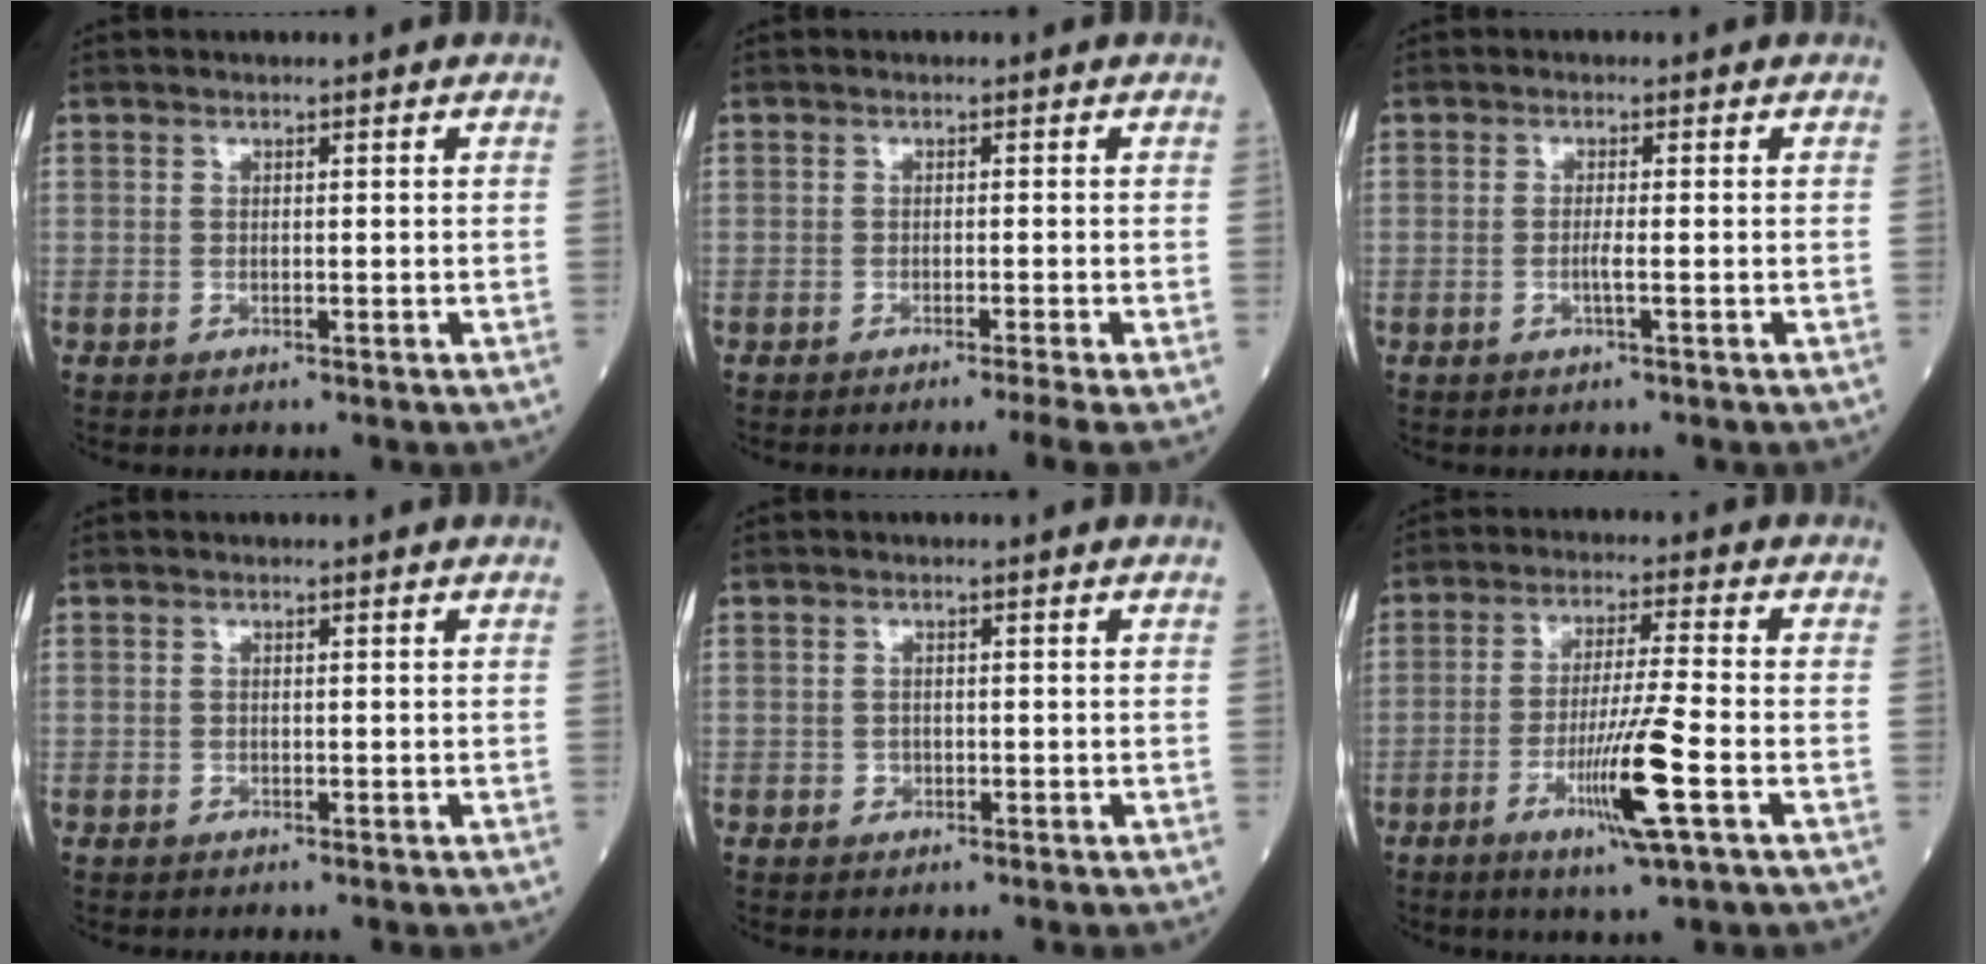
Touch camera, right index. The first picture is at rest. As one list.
[{"total": 3.3, "force": [-2.5, -1.3, 1.8], "torque": [-0.025, -0.007, -0.041]}, {"total": 1.5, "force": [-0.5, -0.2, 1.4], "torque": [-0.027, -0.001, -0.013]}, {"total": 0.0}, {"total": 0.8, "force": [-0.3, 0.7, 0.2], "torque": [-0.003, 0.003, -0.006]}, {"total": 9.8, "force": [-3.9, -0.8, 9.0], "torque": [-0.165, -0.019, -0.072]}]